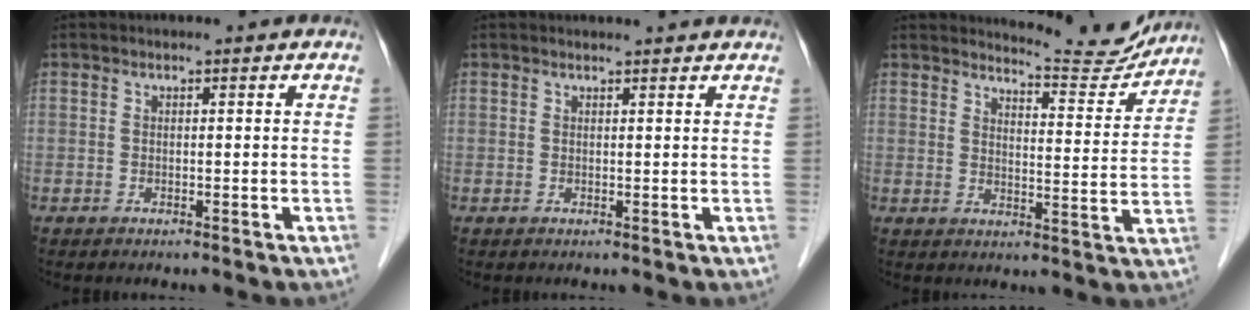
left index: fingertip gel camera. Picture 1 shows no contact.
{"total": 3.6, "force": [3.5, 0.0, 0.8], "torque": [-0.012, 0.012, 0.038]}
{"total": 9.7, "force": [9.6, 0.6, 0.6], "torque": [-0.006, -0.024, 0.119]}